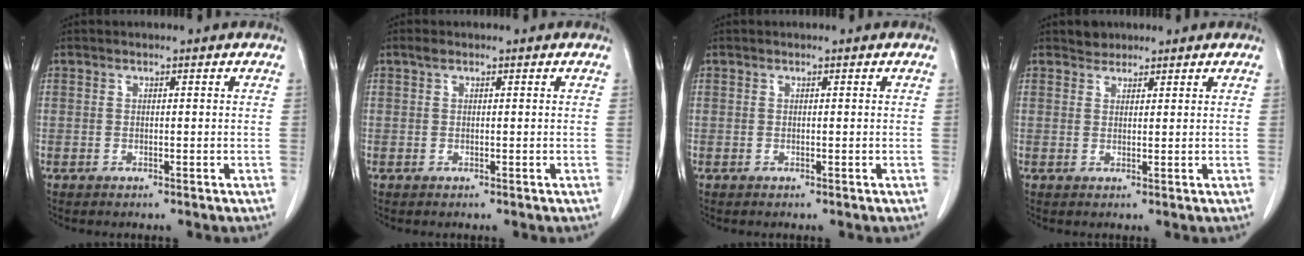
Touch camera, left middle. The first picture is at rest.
{"total": 0.7, "force": [0.5, 0.3, 0.4], "torque": [-0.008, 0.009, 0.008]}
{"total": 0.0}
{"total": 1.7, "force": [1.5, 0.8, -0.1], "torque": [0.002, 0.001, 0.022]}